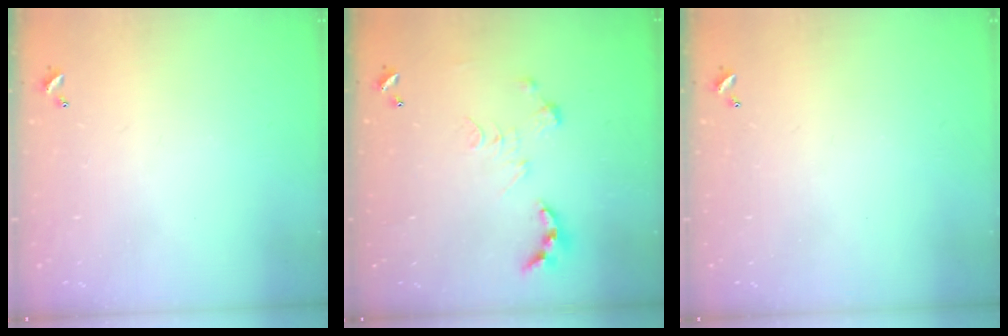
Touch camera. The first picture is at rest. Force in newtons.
{"total": 0.0}
{"total": 0.0}